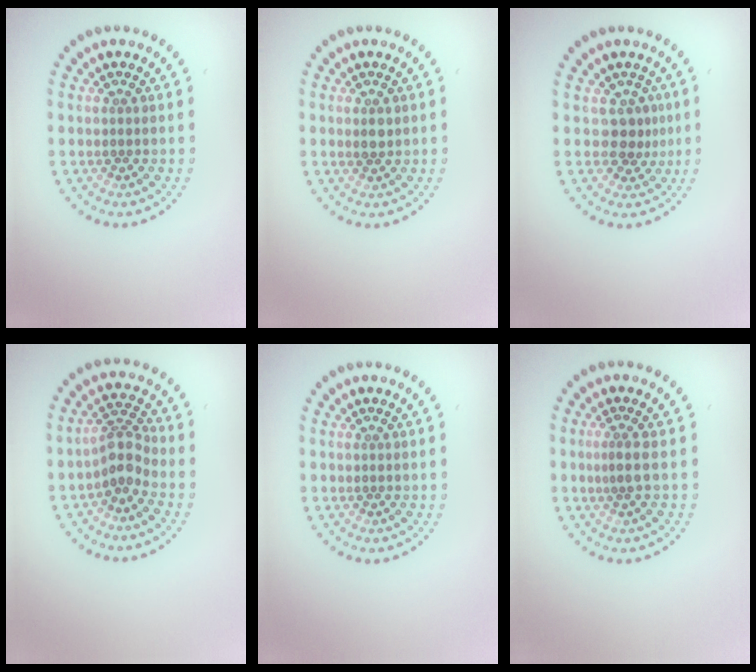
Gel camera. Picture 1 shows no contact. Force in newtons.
{"total": 1.2, "press": 1.1, "slide": 0.4}
{"total": 2.3, "press": 1.6, "slide": 1.5}
{"total": 2.7, "press": 2.0, "slide": 1.9}
{"total": 0.0}
{"total": 1.3, "press": 0.8, "slide": 1.1}